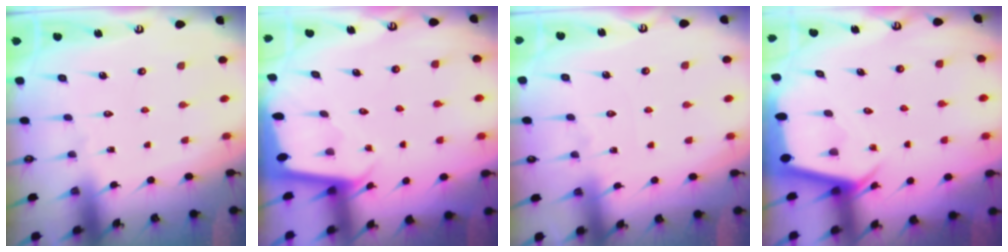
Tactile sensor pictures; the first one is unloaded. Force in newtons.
{"total": 2.0, "press": 2.0, "slide": 0.1}
{"total": 3.2, "press": 3.2, "slide": 0.6}
{"total": 2.8, "press": 2.8, "slide": 0.2}